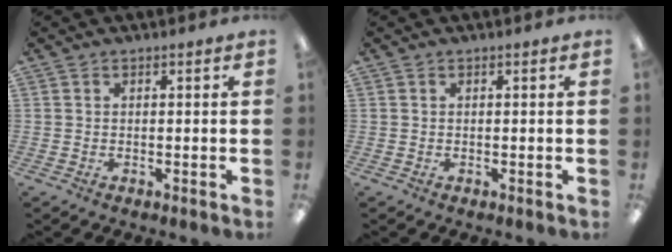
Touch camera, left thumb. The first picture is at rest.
{"total": 0.0}